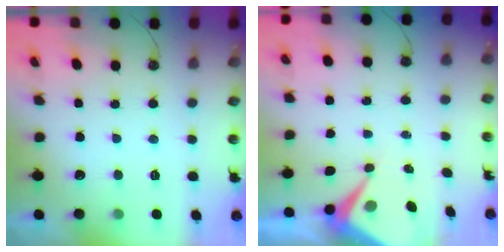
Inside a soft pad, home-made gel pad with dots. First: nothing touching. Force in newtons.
{"total": 7.8, "press": 7.8, "slide": 0.6}